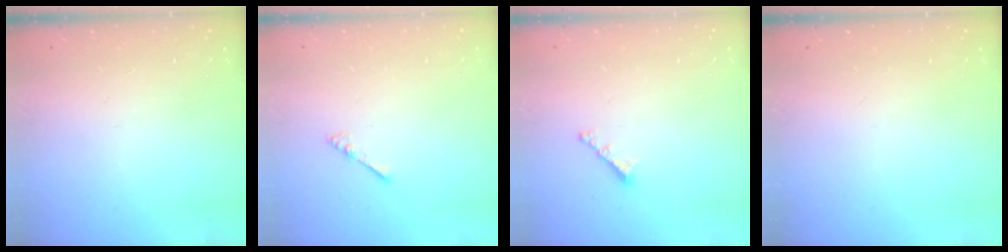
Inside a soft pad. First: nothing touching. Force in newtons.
{"total": 2.4, "press": 2.4, "slide": 0.5}
{"total": 2.2, "press": 2.2, "slide": 0.5}
{"total": 0.0}